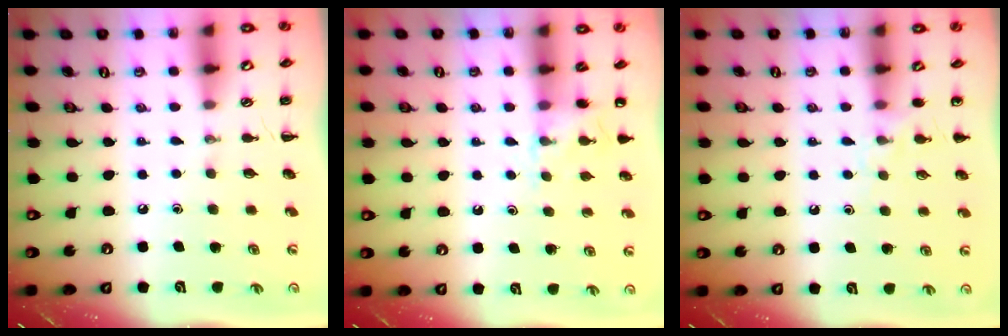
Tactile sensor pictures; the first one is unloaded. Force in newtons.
{"total": 6.1, "press": 5.9, "slide": 1.6}
{"total": 5.1, "press": 4.6, "slide": 2.1}